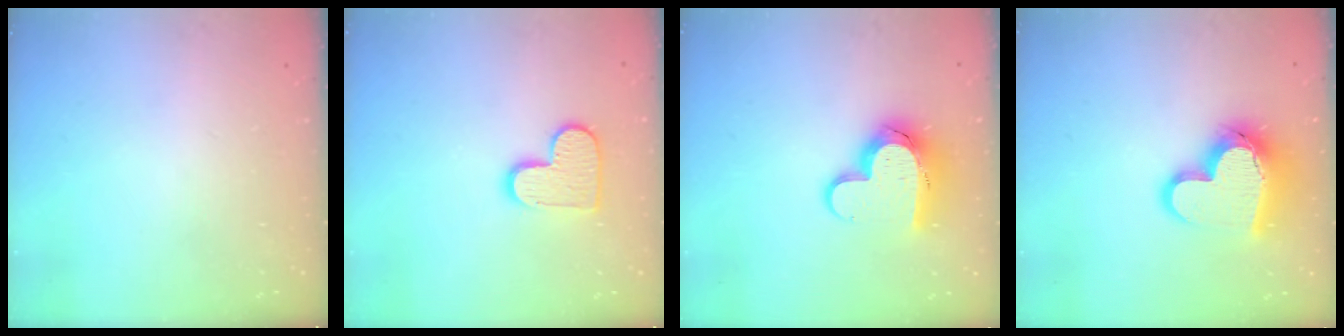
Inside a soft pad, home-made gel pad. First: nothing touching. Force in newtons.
{"total": 11.4, "press": 11.3, "slide": 0.6}
{"total": 13.6, "press": 13.5, "slide": 1.3}
{"total": 15.9, "press": 15.7, "slide": 2.2}